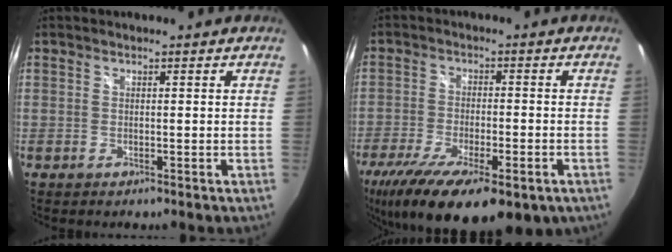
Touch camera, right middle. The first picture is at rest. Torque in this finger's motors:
{"motor_torque": [1.37, -0.77, 0.40, 0.21]}